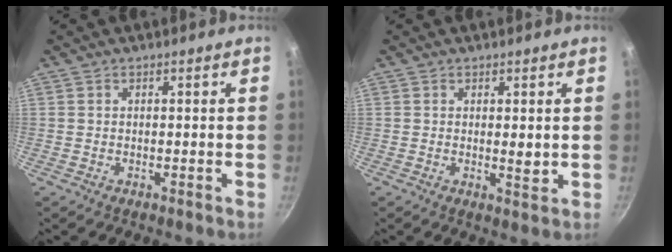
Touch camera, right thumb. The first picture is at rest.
{"total": 2.4, "force": [0.4, 0.7, 2.2], "torque": [-0.037, -0.009, 0.006]}